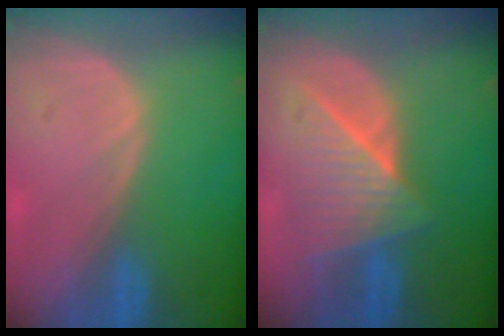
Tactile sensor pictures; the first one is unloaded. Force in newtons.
{"total": 7.4, "press": 7.4, "slide": 0.5}